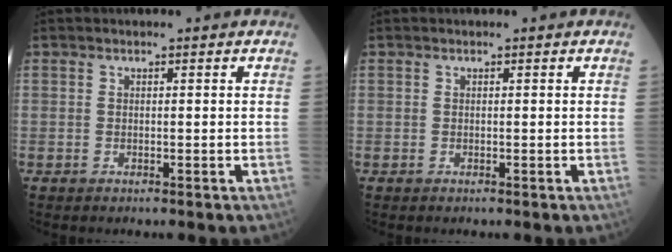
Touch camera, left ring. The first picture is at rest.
{"total": 0.0}